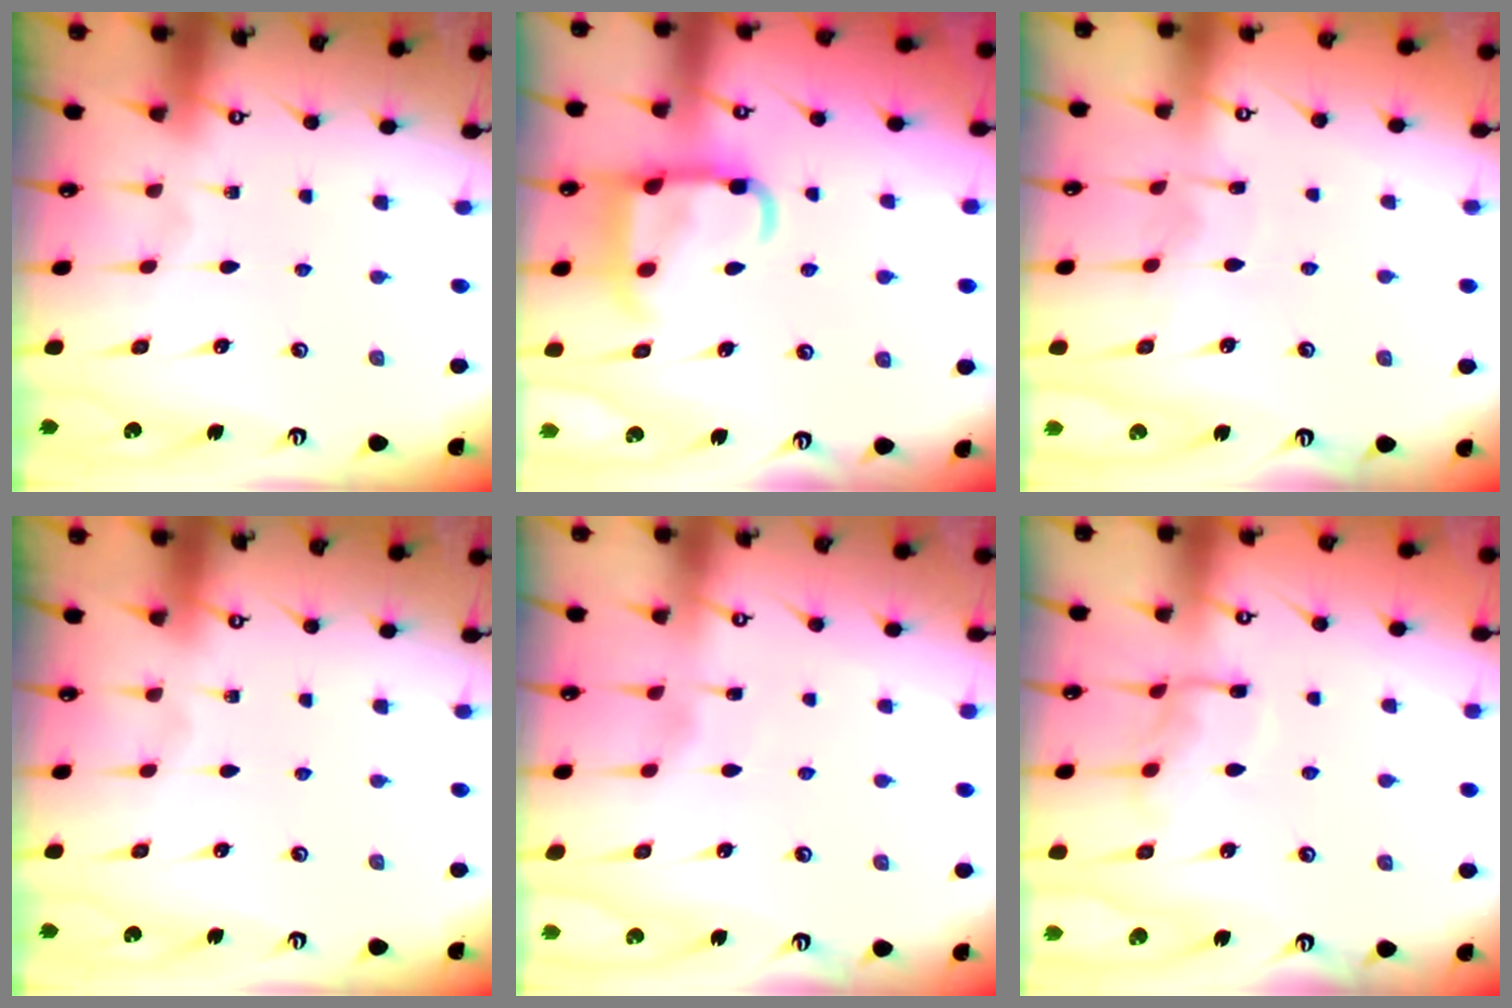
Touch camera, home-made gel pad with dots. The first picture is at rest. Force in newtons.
{"total": 14.8, "press": 14.7, "slide": 1.7}
{"total": 3.9, "press": 3.9, "slide": 0.2}
{"total": 0.0}
{"total": 3.2, "press": 3.2, "slide": 0.5}
{"total": 8.6, "press": 8.6, "slide": 0.6}